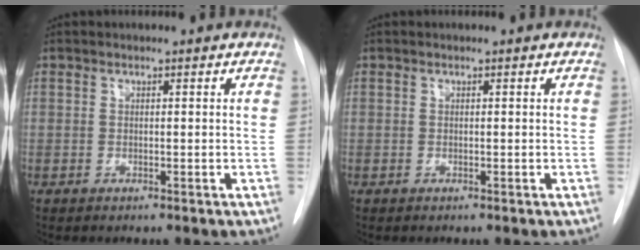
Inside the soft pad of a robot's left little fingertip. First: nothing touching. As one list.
[{"total": 0.0}]